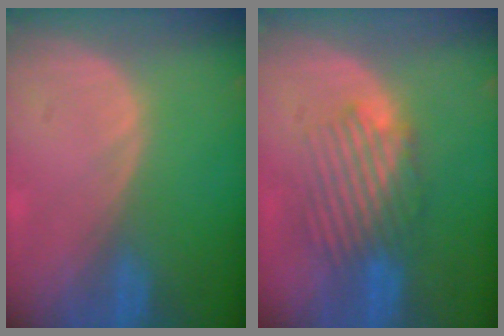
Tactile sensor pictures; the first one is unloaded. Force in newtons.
{"total": 6.2, "press": 6.1, "slide": 1.5}